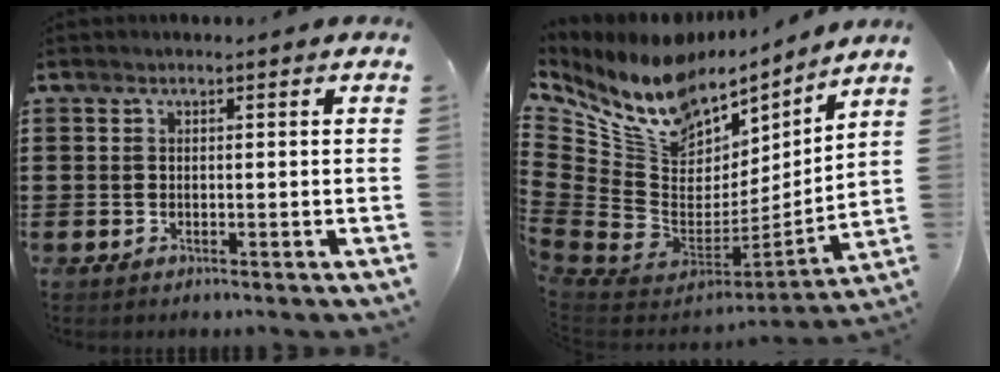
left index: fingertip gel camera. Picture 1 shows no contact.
{"total": 12.3, "force": [9.1, 6.6, 4.9], "torque": [-0.150, -0.083, 0.159]}